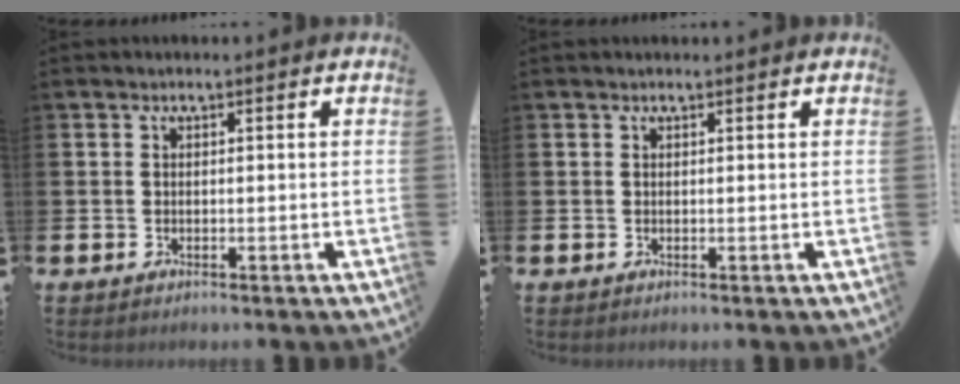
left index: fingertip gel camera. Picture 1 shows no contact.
{"total": 0.0}